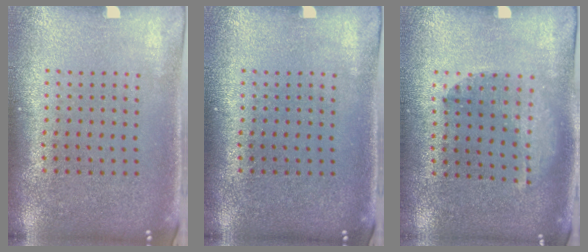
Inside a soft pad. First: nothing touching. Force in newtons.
{"total": 0.0}
{"total": 1.0, "press": 1.0, "slide": 0.2}